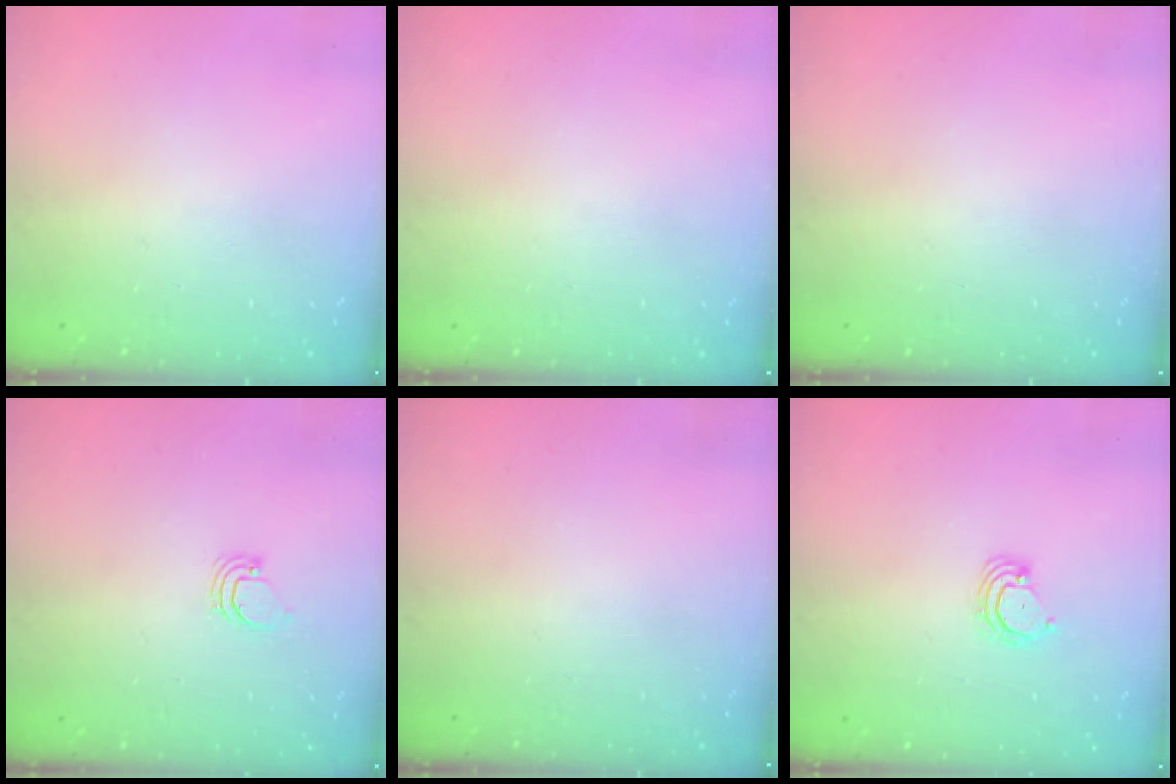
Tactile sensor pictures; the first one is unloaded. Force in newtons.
{"total": 0.0}
{"total": 0.0}
{"total": 0.9, "press": 0.9, "slide": 0.1}
{"total": 0.0}
{"total": 3.8, "press": 3.8, "slide": 0.4}